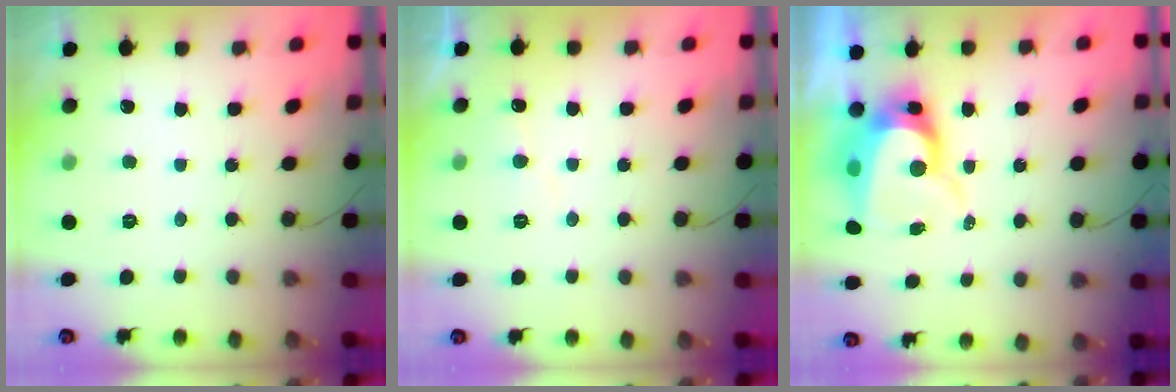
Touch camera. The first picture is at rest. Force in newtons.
{"total": 4.5, "press": 4.5, "slide": 0.5}
{"total": 13.3, "press": 13.3, "slide": 0.7}